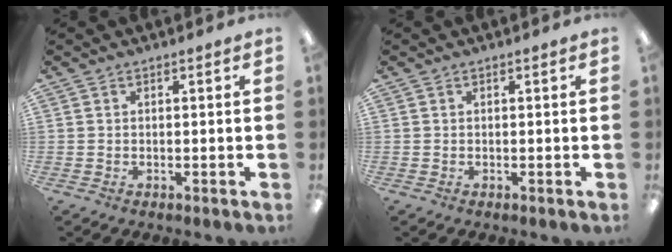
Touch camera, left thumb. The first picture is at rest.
{"total": 0.0}